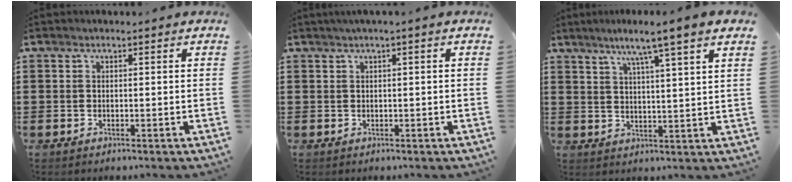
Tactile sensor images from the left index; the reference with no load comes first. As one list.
[{"total": 0.9, "force": [0.2, 0.0, 0.9], "torque": [-0.012, -0.004, 0.005]}, {"total": 6.2, "force": [4.6, -1.0, 4.0], "torque": [-0.092, -0.015, 0.075]}]